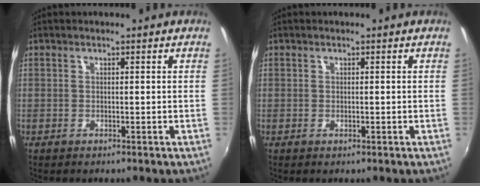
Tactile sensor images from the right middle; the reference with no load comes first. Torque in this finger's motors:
{"motor_torque": [-0.02, 0.08, 0.07, 0.03]}